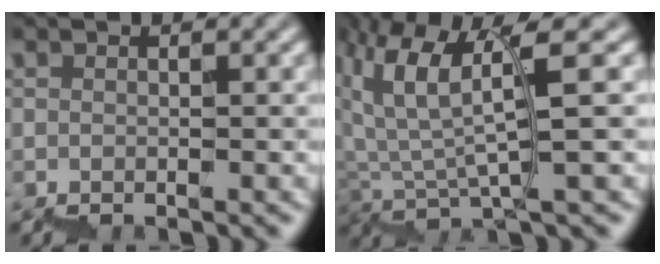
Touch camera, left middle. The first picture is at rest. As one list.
[{"total": 6.1, "force": [4.0, 0.6, 4.7], "torque": [-0.102, 0.006, 0.076]}]